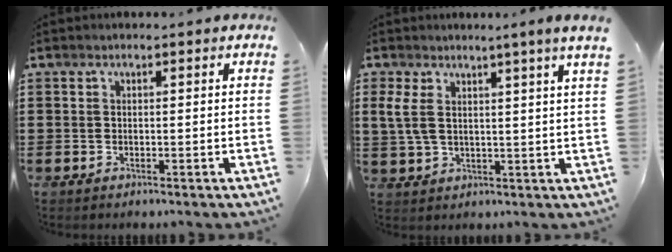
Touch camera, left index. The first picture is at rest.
{"total": 4.8, "force": [3.1, 0.1, 3.7], "torque": [-0.084, -0.004, 0.055]}